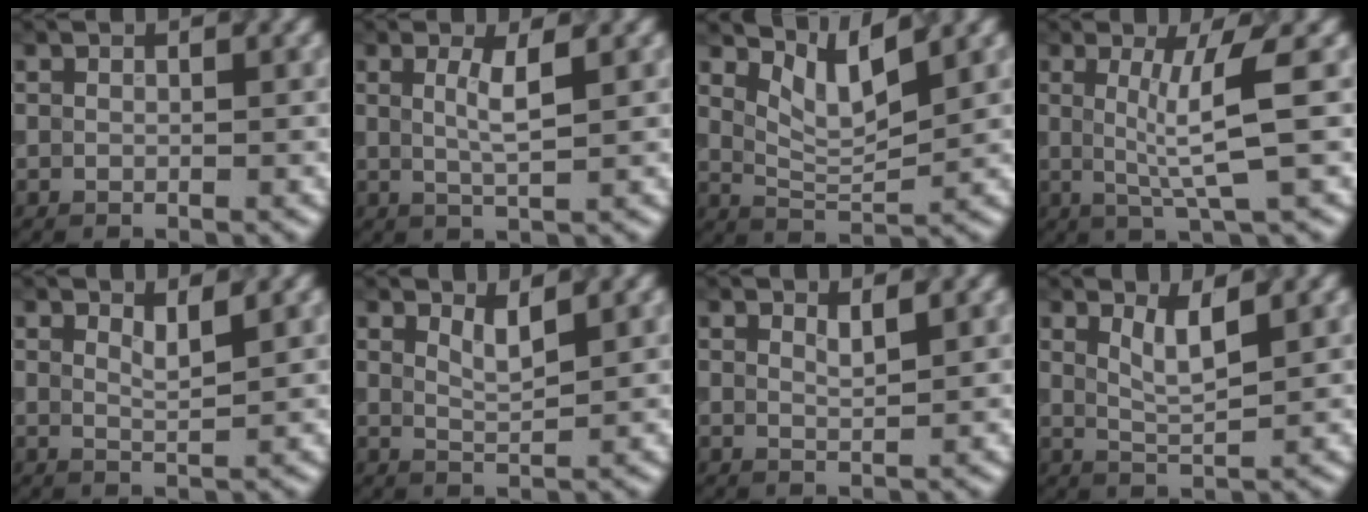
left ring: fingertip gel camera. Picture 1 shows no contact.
{"total": 2.6, "force": [0.7, 0.6, 2.4], "torque": [-0.042, -0.003, 0.012]}
{"total": 4.0, "force": [2.4, 1.2, 2.9], "torque": [-0.064, -0.007, 0.051]}
{"total": 4.5, "force": [0.6, 0.5, 4.4], "torque": [-0.080, -0.004, 0.014]}
{"total": 1.6, "force": [1.0, 0.3, 1.2], "torque": [-0.021, -0.003, 0.017]}
{"total": 1.8, "force": [1.2, 0.4, 1.3], "torque": [-0.023, -0.006, 0.023]}
{"total": 1.2, "force": [0.9, 0.2, 0.8], "torque": [-0.013, -0.003, 0.014]}
{"total": 2.6, "force": [1.4, 0.6, 2.0], "torque": [-0.037, -0.008, 0.031]}